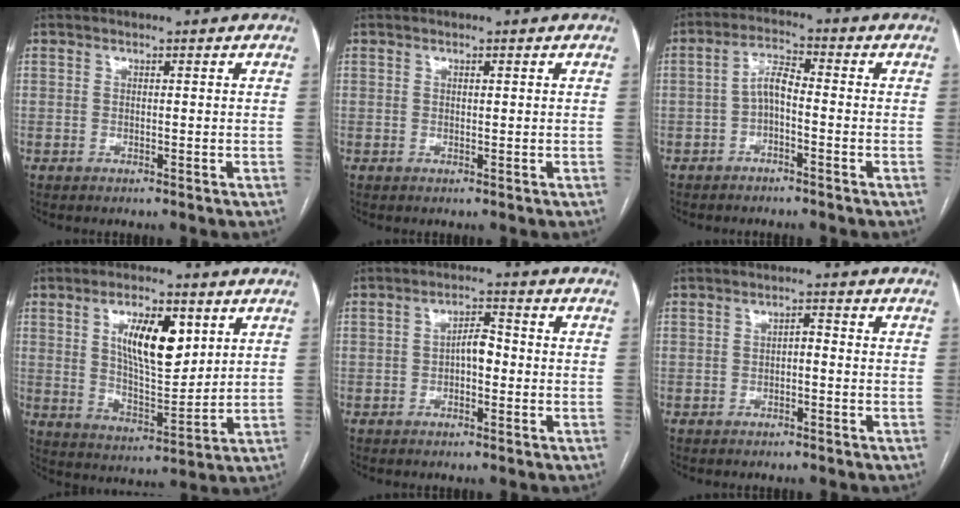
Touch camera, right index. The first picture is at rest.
{"total": 0.5, "force": [0.2, 0.2, 0.4], "torque": [-0.010, -0.001, 0.004]}
{"total": 4.3, "force": [-1.1, 1.3, 4.0], "torque": [-0.077, 0.016, -0.022]}
{"total": 11.7, "force": [4.3, 4.1, 10.1], "torque": [-0.176, 0.003, 0.080]}
{"total": 3.7, "force": [-0.6, 1.5, 3.3], "torque": [-0.051, 0.015, -0.012]}
{"total": 1.6, "force": [-0.5, 0.6, 1.4], "torque": [-0.021, 0.009, -0.008]}